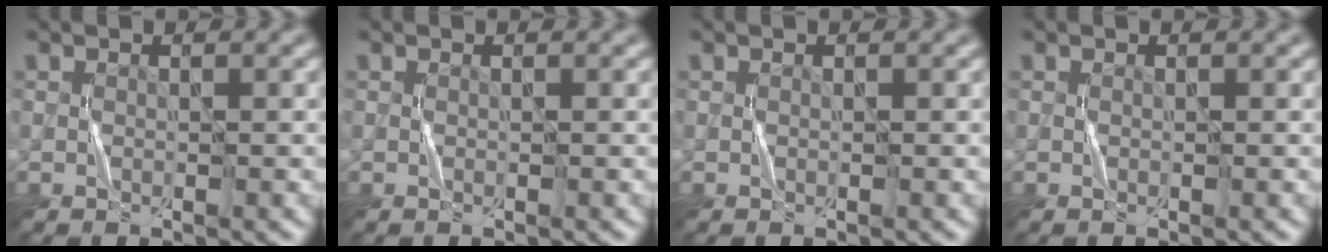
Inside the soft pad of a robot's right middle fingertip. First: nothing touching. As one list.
[{"total": 0.0}, {"total": 0.0}, {"total": 0.0}]